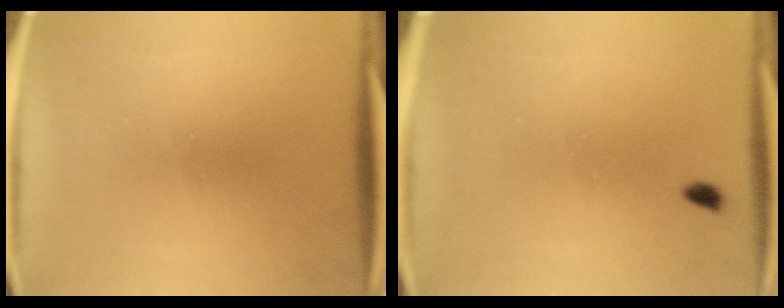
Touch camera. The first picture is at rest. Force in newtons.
{"total": 0.7}